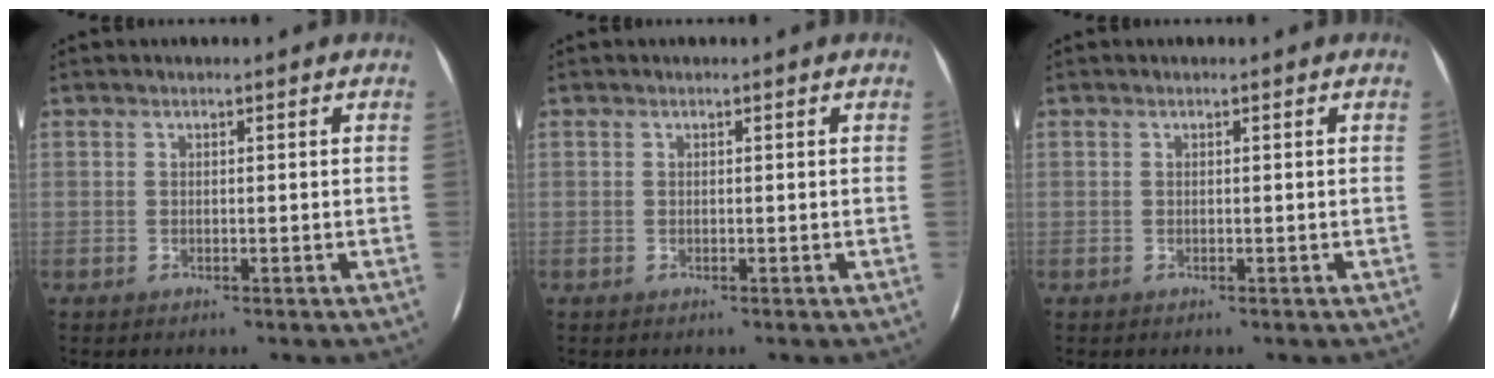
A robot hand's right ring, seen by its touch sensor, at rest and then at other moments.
{"total": 0.0}
{"total": 0.0}